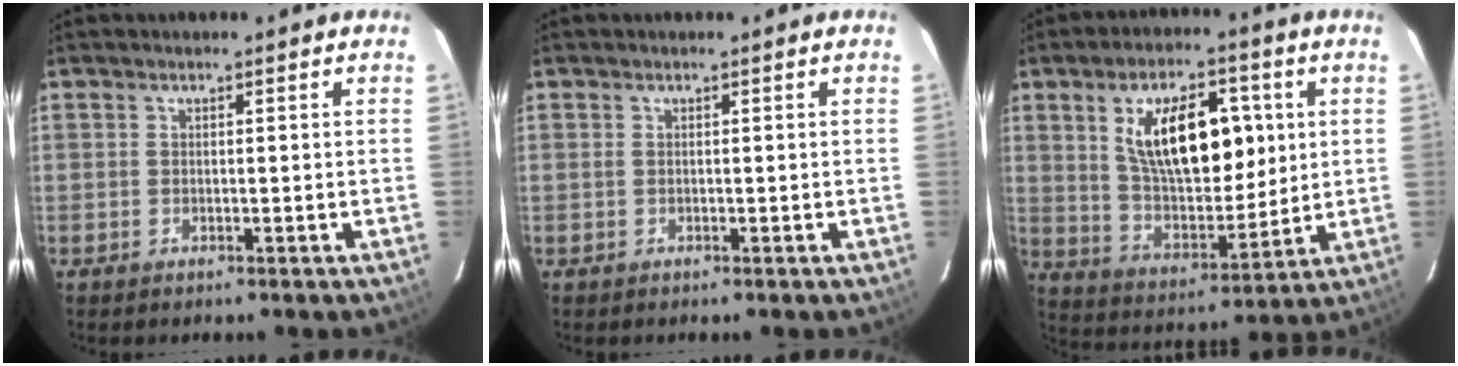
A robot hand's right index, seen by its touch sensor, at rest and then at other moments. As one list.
[{"total": 0.0}, {"total": 17.2, "force": [5.0, 8.5, 14.1], "torque": [-0.233, 0.008, 0.099]}]